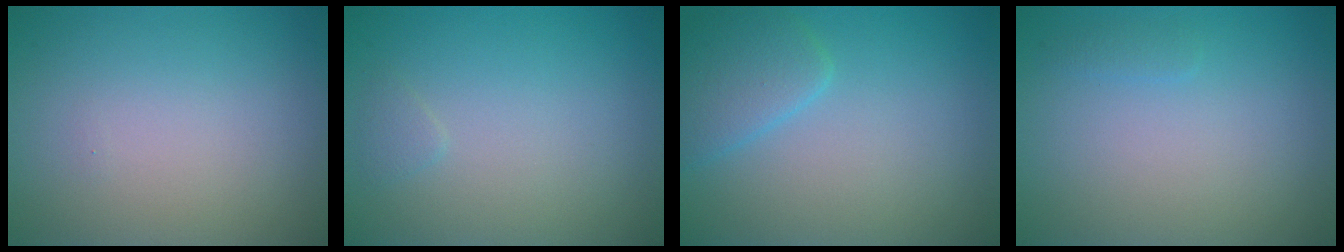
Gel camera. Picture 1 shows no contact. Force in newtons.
{"total": 0.6, "press": 0.6, "slide": 0.0}
{"total": 2.9, "press": 2.9, "slide": 0.2}
{"total": 0.6, "press": 0.6, "slide": 0.0}